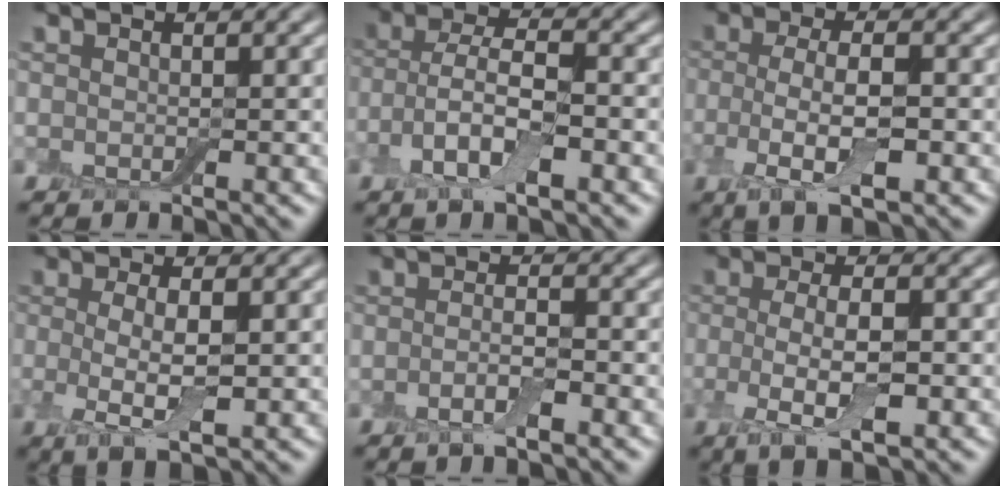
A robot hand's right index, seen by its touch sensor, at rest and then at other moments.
{"total": 5.2, "force": [-2.1, 2.3, 4.2], "torque": [-0.088, 0.004, -0.042]}
{"total": 5.2, "force": [-1.2, 1.8, 4.8], "torque": [-0.095, -0.006, -0.025]}
{"total": 3.8, "force": [-0.3, 1.1, 3.6], "torque": [-0.076, -0.008, -0.004]}
{"total": 2.1, "force": [-0.9, 0.5, 1.8], "torque": [-0.034, 0.000, -0.021]}
{"total": 4.8, "force": [-0.8, 1.6, 4.5], "torque": [-0.091, -0.009, -0.018]}